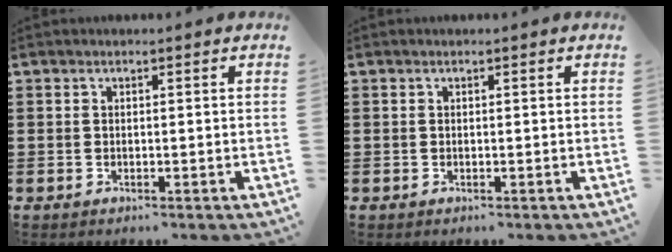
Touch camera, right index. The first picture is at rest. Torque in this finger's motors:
{"motor_torque": [0.24, 0.57, 0.00, 0.00]}